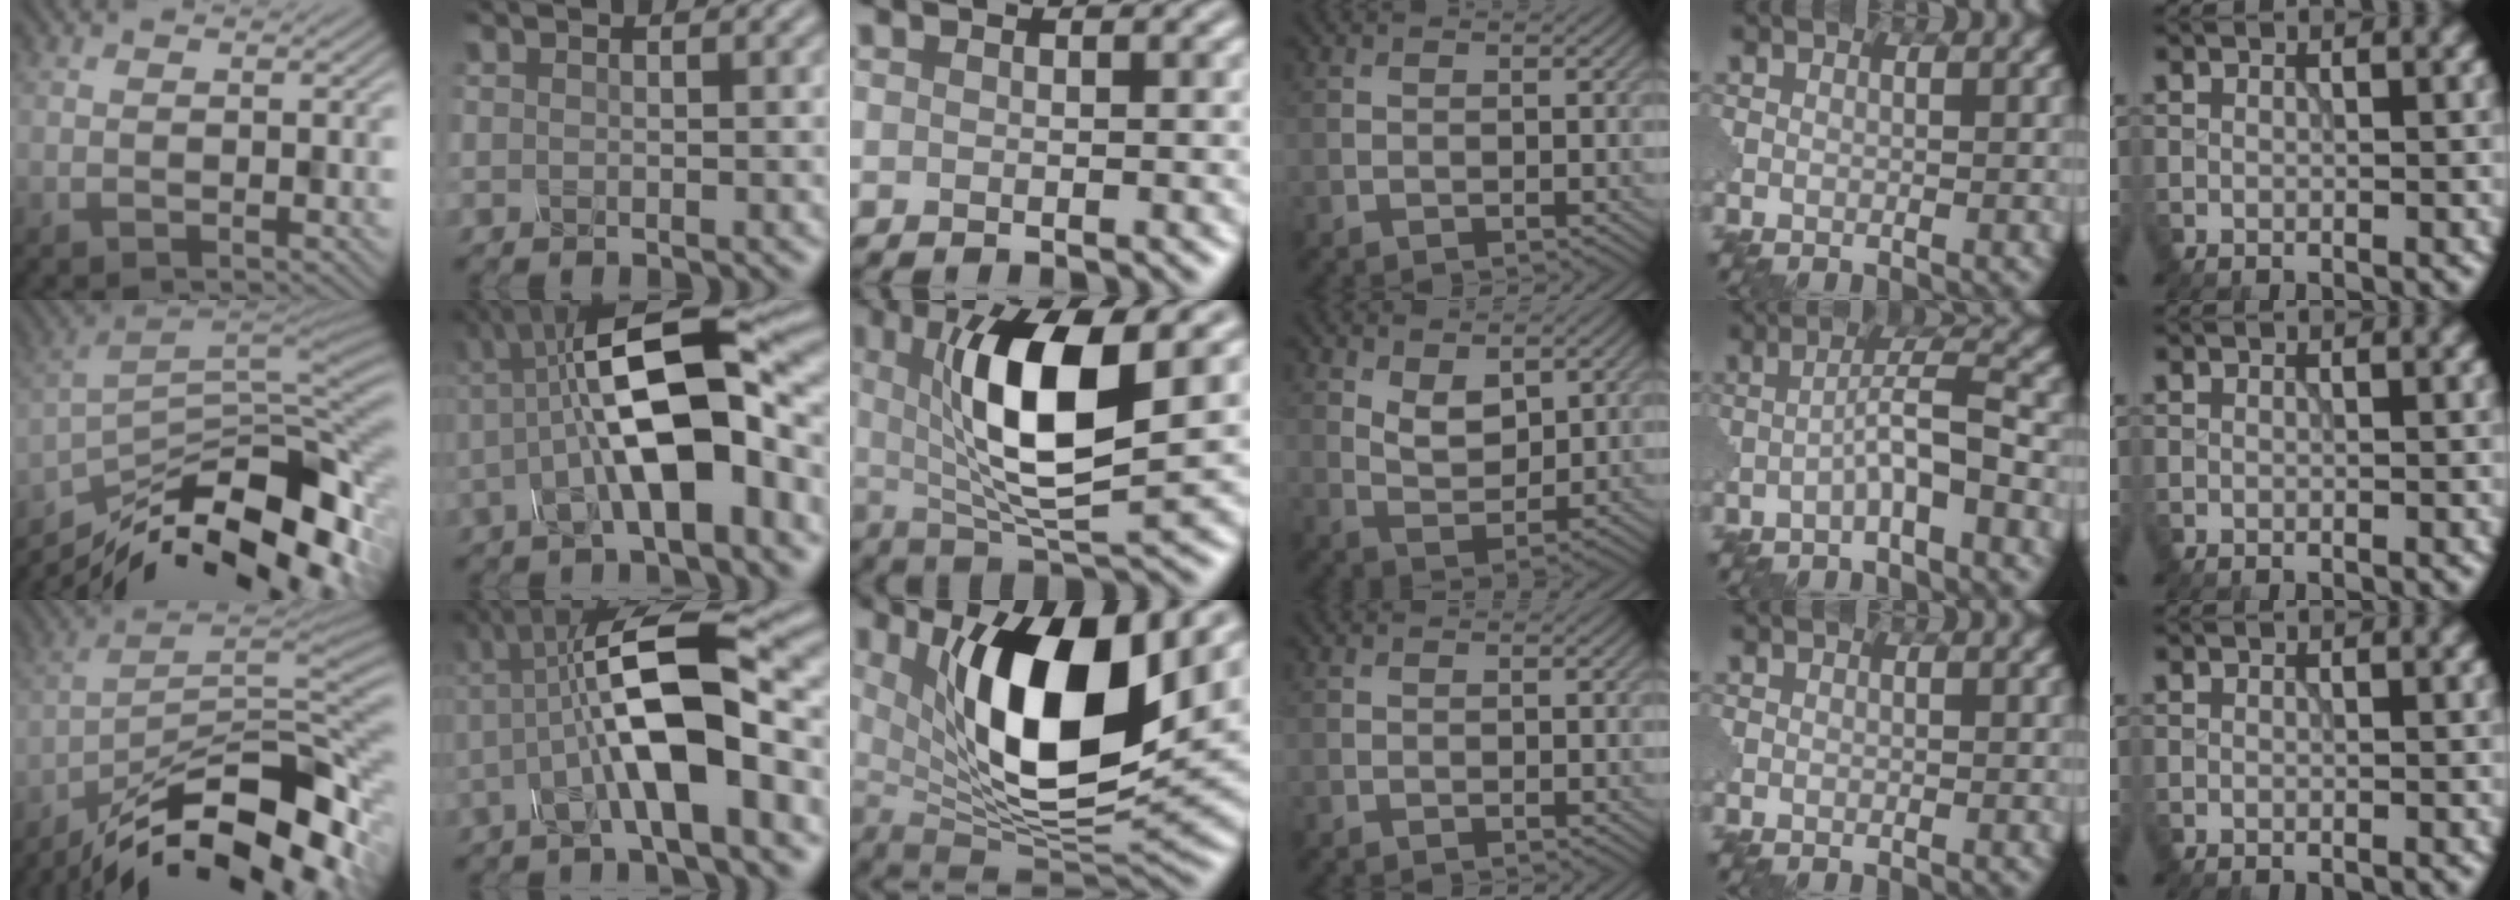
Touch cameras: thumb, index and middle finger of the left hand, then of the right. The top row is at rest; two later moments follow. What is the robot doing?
{"motion": "assemble", "object": "glue stick"}